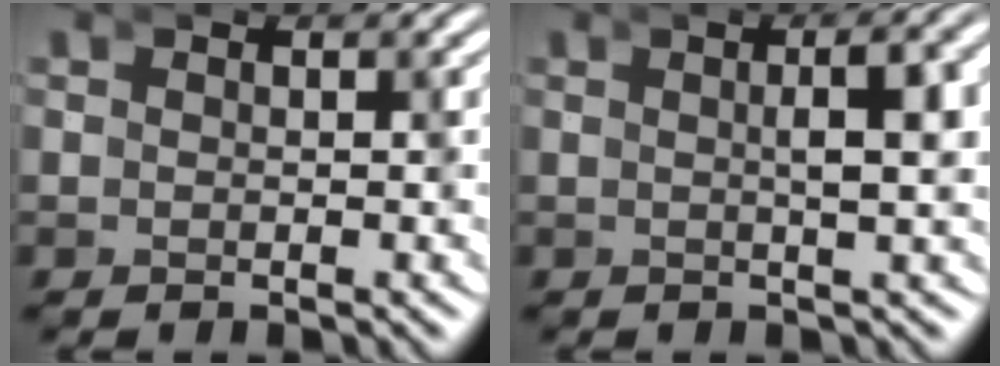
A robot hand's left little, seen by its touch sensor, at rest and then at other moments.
{"total": 4.4, "force": [0.2, 1.5, 4.2], "torque": [-0.032, 0.014, -0.005]}